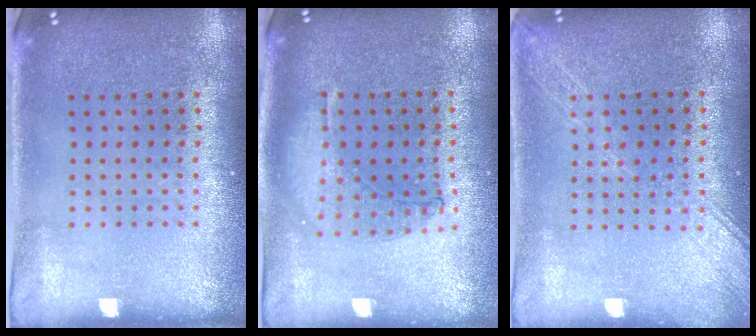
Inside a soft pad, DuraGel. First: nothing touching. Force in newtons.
{"total": 1.0, "press": 0.9, "slide": 0.3}
{"total": 1.8, "press": 1.7, "slide": 0.2}